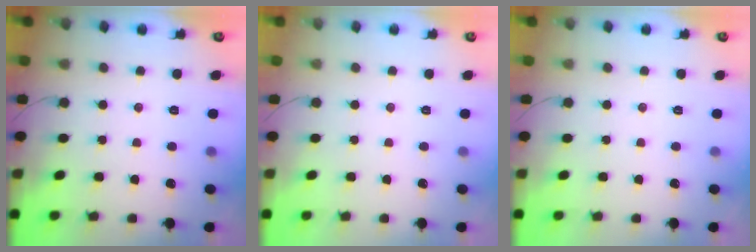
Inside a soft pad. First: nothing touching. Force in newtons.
{"total": 0.0}
{"total": 0.0}